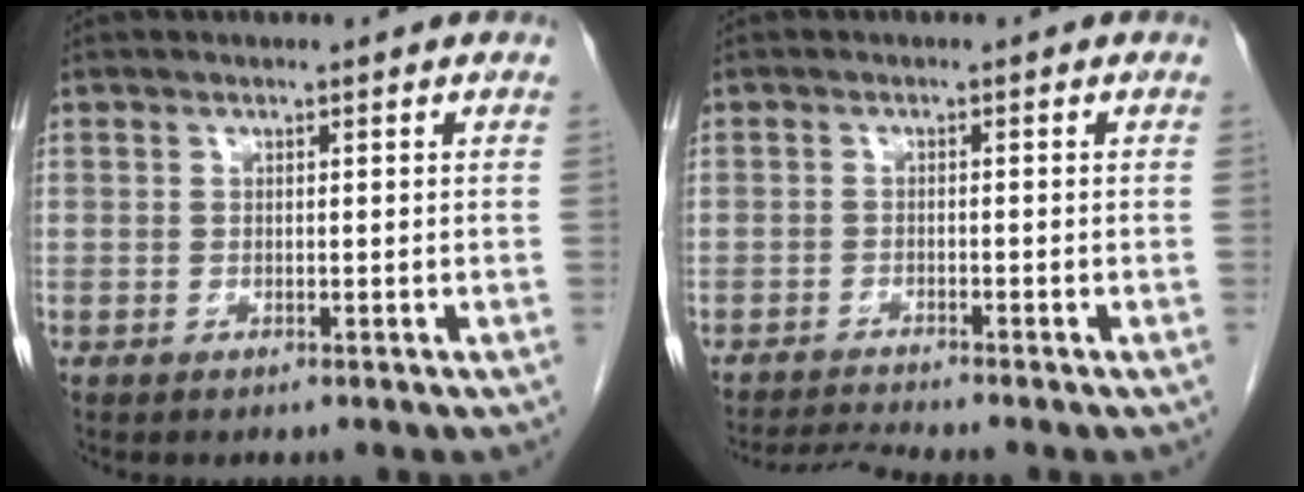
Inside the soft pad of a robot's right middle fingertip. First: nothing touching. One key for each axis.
{"total": 3.4, "fx": -2.9, "fy": -1.7, "fz": -0.1, "tx": -0.011, "ty": -0.020, "tz": -0.055}